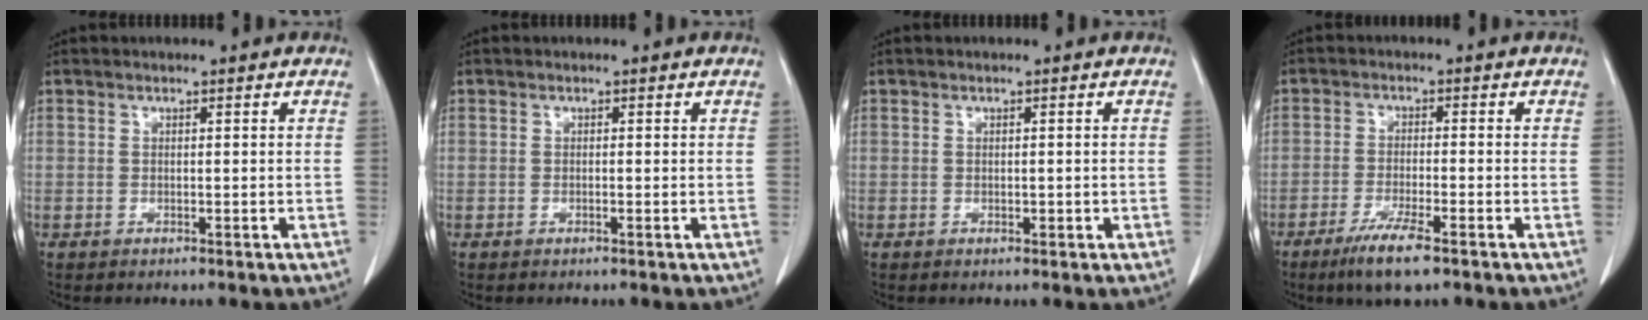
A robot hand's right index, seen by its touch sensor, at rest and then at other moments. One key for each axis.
{"total": 0.0}
{"total": 0.7, "fx": -0.1, "fy": 0.4, "fz": 0.6, "tx": -0.010, "ty": 0.002, "tz": 0.001}
{"total": 6.4, "fx": -4.1, "fy": 0.4, "fz": 4.9, "tx": -0.096, "ty": -0.015, "tz": -0.073}